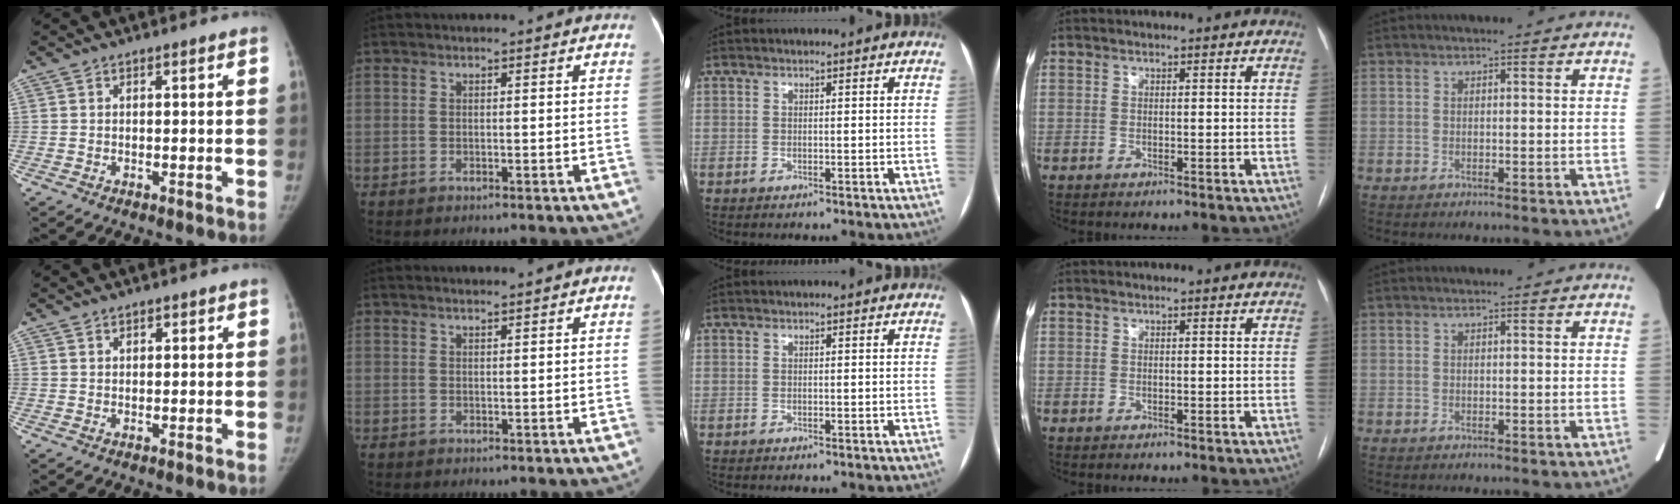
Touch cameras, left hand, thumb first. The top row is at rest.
{"thumb": {"total": 1.0, "force": [0.7, 0.7, 0.4], "torque": [0.004, -0.003, 0.009]}, "index": {"total": 0.6, "force": [0.6, 0.1, 0.2], "torque": [-0.010, 0.007, 0.011]}}